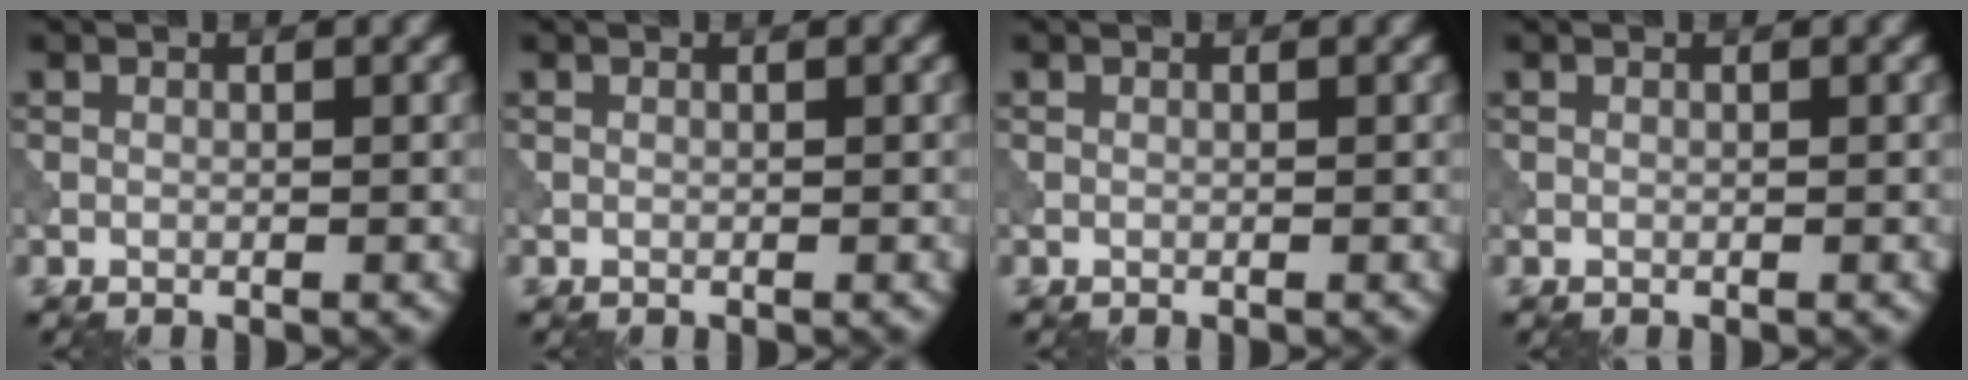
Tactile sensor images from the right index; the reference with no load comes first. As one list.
[{"total": 0.0}, {"total": 0.0}, {"total": 0.0}]